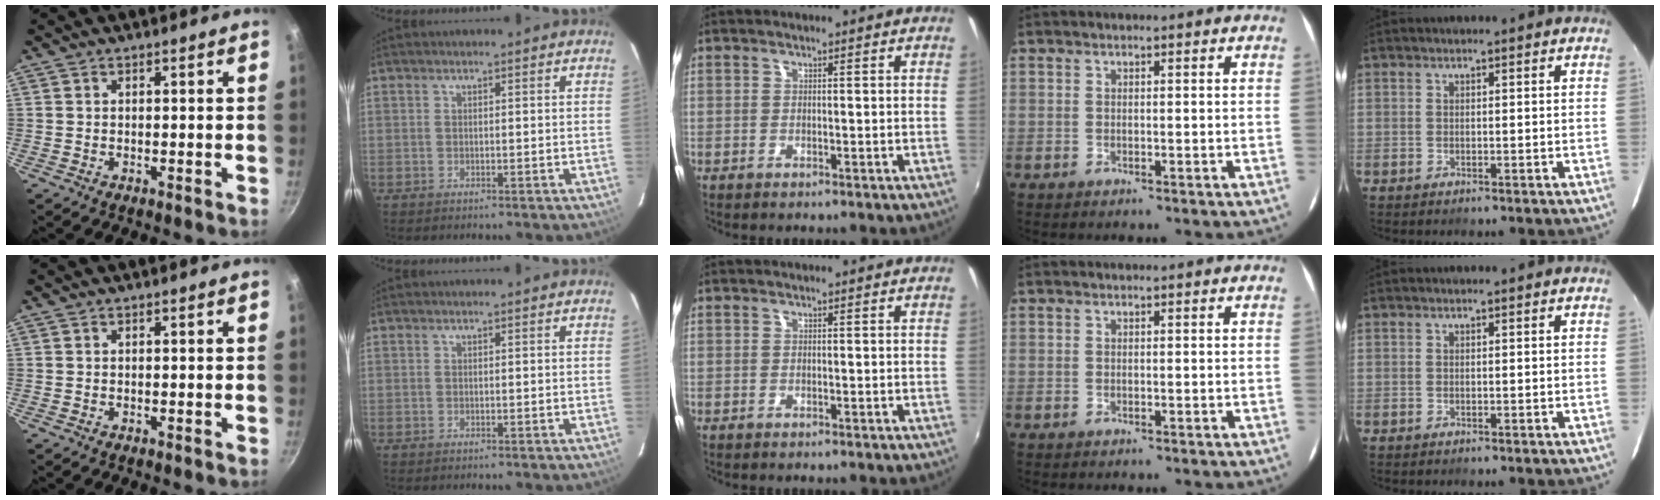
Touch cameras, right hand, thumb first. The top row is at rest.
{}